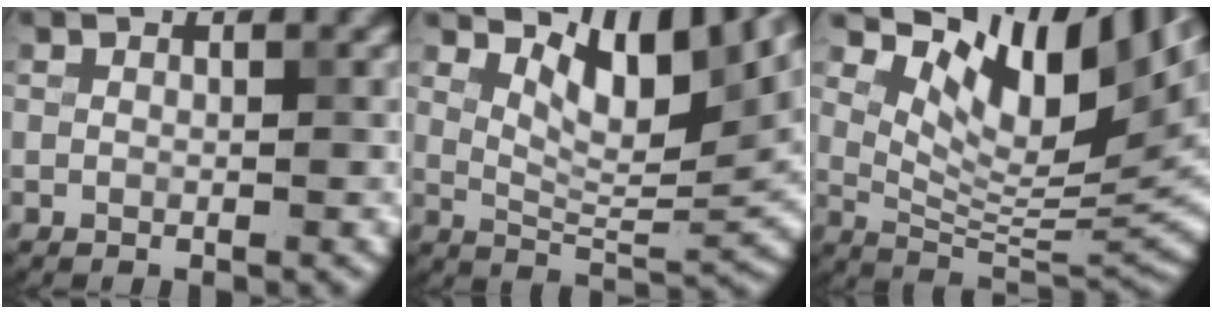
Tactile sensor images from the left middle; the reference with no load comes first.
{"total": 7.4, "force": [4.2, 2.5, 5.5], "torque": [-0.086, -0.005, 0.072]}
{"total": 11.9, "force": [6.9, 4.3, 8.8], "torque": [-0.140, 0.002, 0.130]}